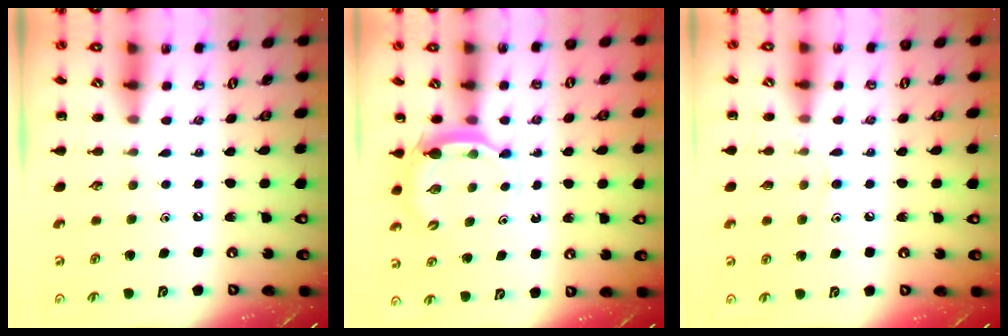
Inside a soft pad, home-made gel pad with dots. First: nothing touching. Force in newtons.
{"total": 4.8, "press": 4.8, "slide": 0.5}
{"total": 7.1, "press": 6.8, "slide": 1.9}